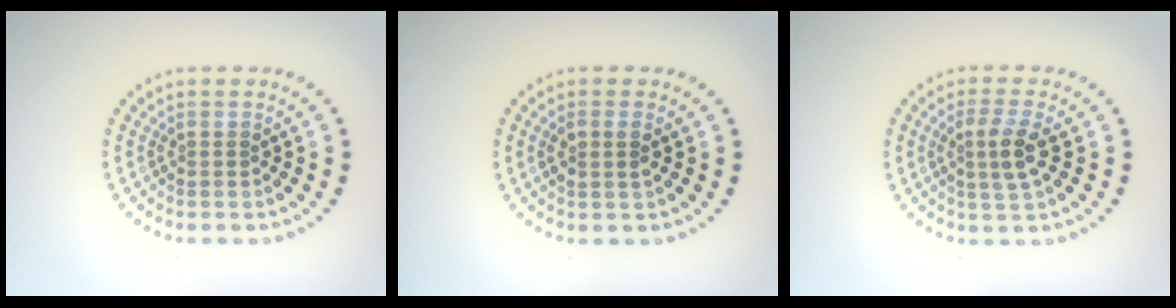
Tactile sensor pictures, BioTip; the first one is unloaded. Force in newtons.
{"total": 1.6, "press": 1.4, "slide": 0.6}
{"total": 2.7, "press": 2.5, "slide": 1.1}